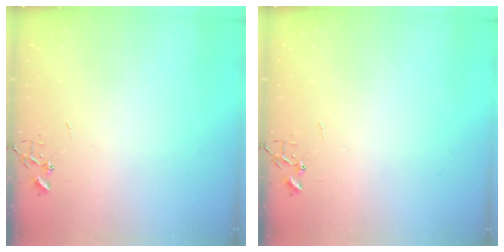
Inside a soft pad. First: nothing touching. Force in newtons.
{"total": 0.0}